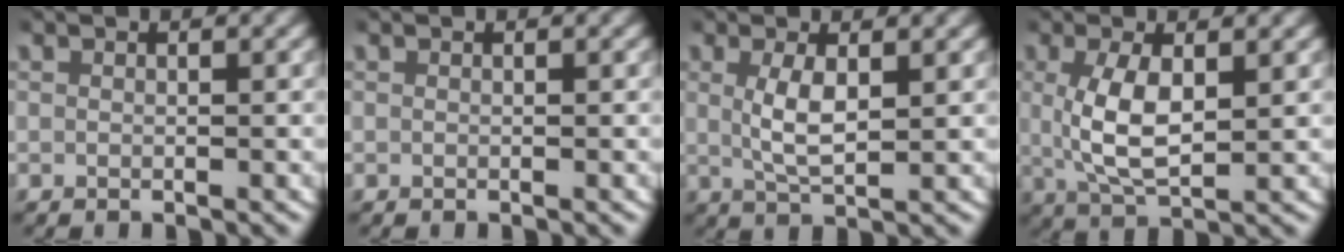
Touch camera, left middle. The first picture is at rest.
{"total": 0.0}
{"total": 3.1, "force": [0.6, 0.9, 2.9], "torque": [-0.063, -0.010, 0.019]}
{"total": 5.0, "force": [0.6, 2.2, 4.5], "torque": [-0.095, -0.006, 0.020]}